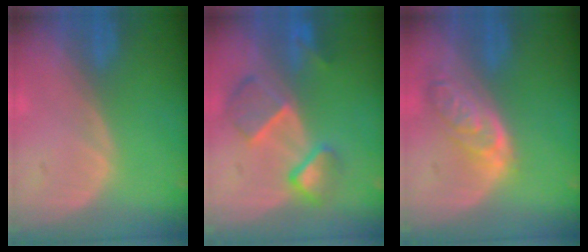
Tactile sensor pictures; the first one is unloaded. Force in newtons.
{"total": 7.6, "press": 6.8, "slide": 3.5}
{"total": 6.3, "press": 5.7, "slide": 2.8}